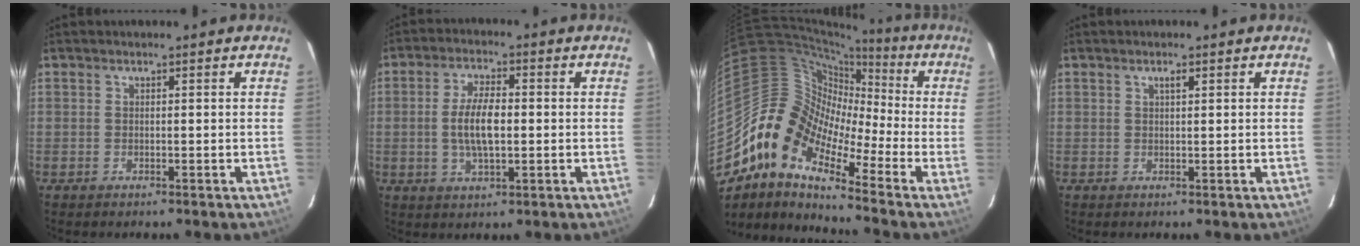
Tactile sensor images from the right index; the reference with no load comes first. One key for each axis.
{"total": 7.7, "fx": -0.4, "fy": 3.0, "fz": 7.1, "tx": -0.139, "ty": 0.004, "tz": -0.007}
{"total": 12.2, "fx": -7.4, "fy": 6.4, "fz": 7.2, "tx": -0.116, "ty": 0.013, "tz": -0.168}
{"total": 1.2, "fx": 0.6, "fy": 0.4, "fz": 0.9, "tx": -0.015, "ty": 0.002, "tz": 0.011}